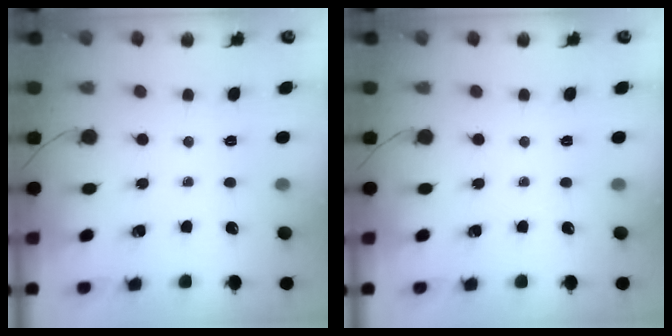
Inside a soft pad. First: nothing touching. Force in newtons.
{"total": 0.0}